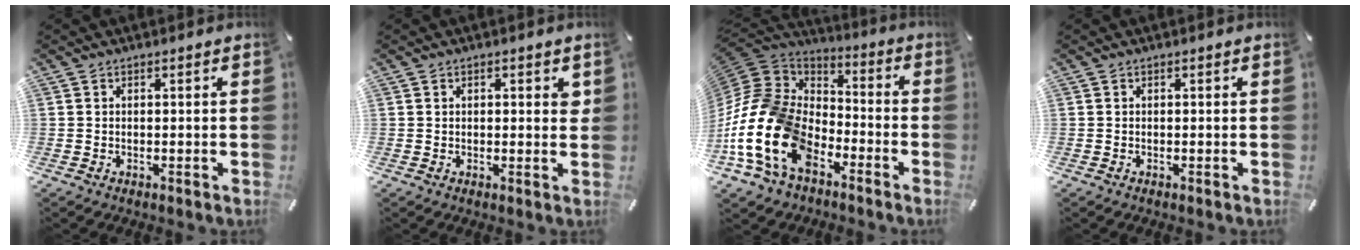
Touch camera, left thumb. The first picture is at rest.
{"total": 1.8, "force": [0.7, 0.9, 1.4], "torque": [-0.012, -0.002, 0.007]}
{"total": 20.6, "force": [-9.9, 13.7, 11.8], "torque": [-0.284, 0.021, -0.180]}
{"total": 0.0}